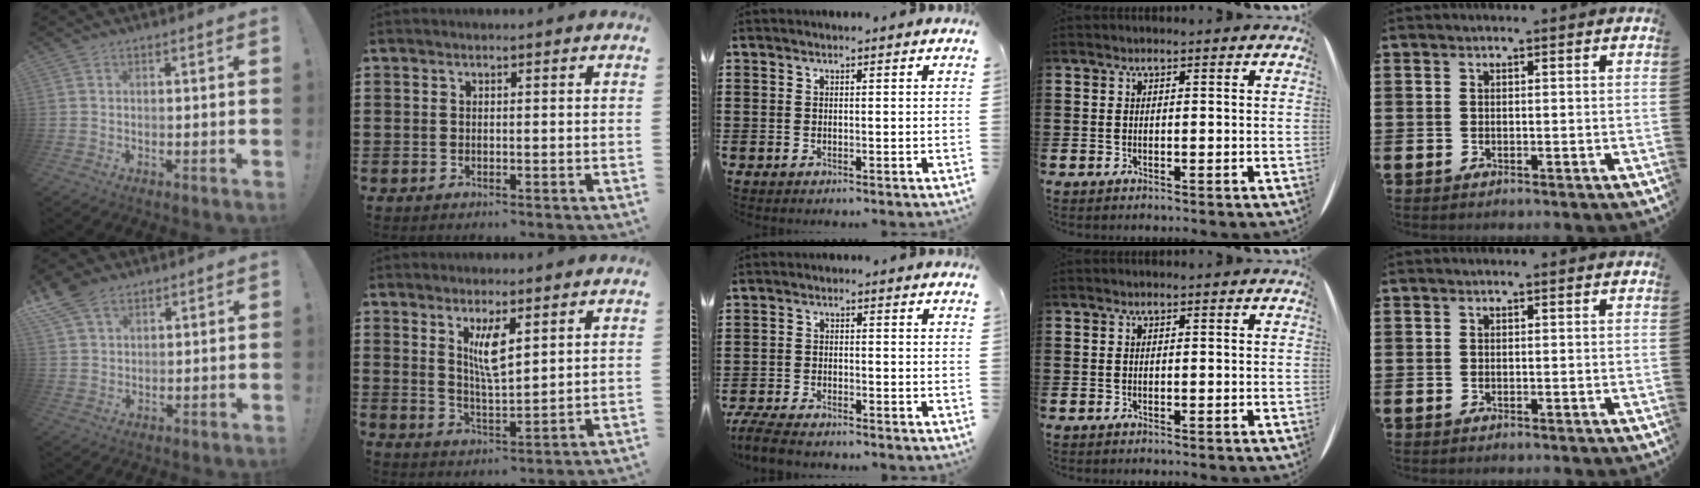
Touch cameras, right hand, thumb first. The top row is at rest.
{"thumb": {"total": 7.5, "force": [5.2, 4.1, 3.7], "torque": [-0.067, -0.016, 0.102]}, "index": {"total": 5.6, "force": [2.5, 1.5, 4.7], "torque": [-0.091, 0.000, 0.042]}, "middle": {"total": 3.7, "force": [-3.5, 0.3, 1.2], "torque": [-0.040, -0.008, -0.076]}}